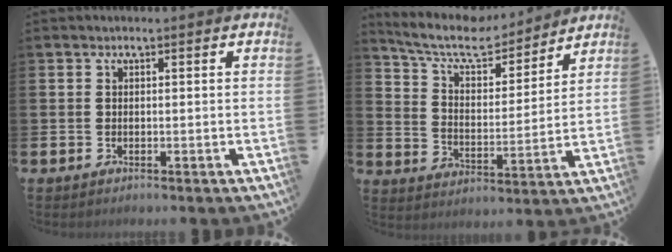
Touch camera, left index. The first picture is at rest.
{"total": 9.4, "force": [8.3, 2.7, 3.4], "torque": [-0.087, -0.059, 0.142]}